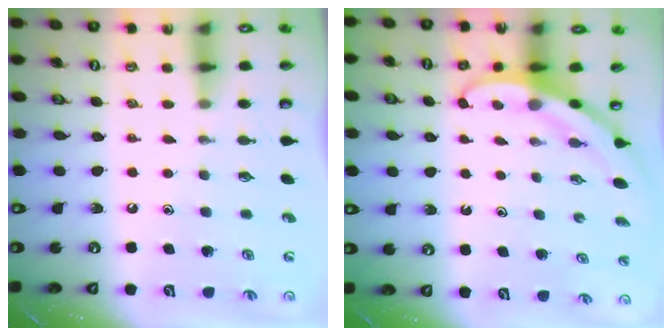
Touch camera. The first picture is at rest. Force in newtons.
{"total": 3.8, "press": 3.8, "slide": 0.2}